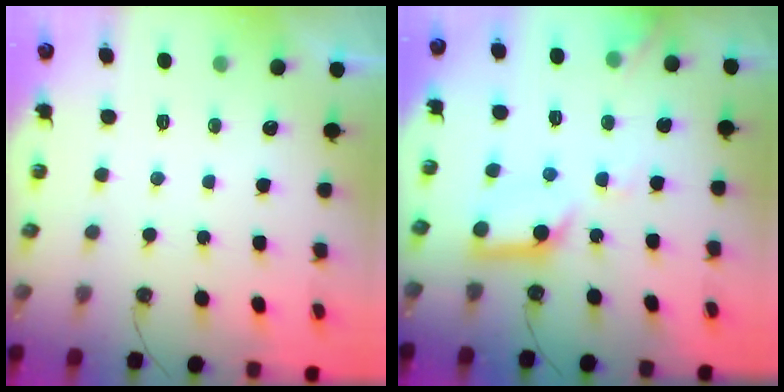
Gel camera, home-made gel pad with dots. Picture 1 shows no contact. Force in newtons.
{"total": 13.3, "press": 13.2, "slide": 1.5}